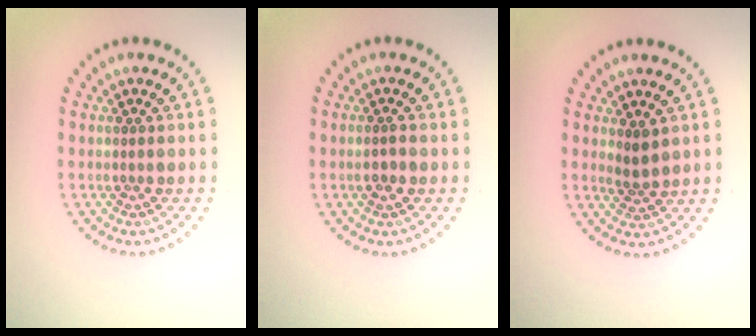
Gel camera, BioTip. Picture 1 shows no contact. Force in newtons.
{"total": 1.3, "press": 1.3, "slide": 0.4}
{"total": 1.7, "press": 1.3, "slide": 1.0}